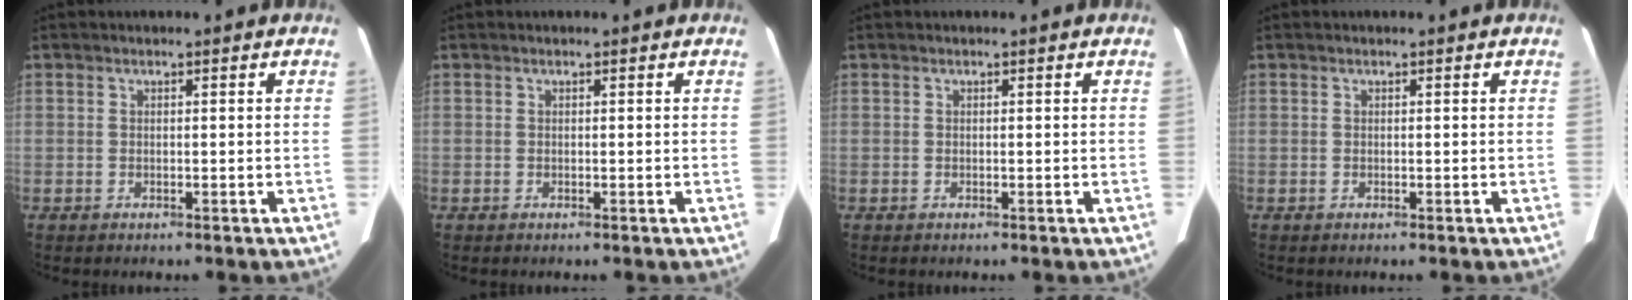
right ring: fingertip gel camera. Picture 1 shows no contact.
{"total": 0.0}
{"total": 0.0}
{"total": 0.0}